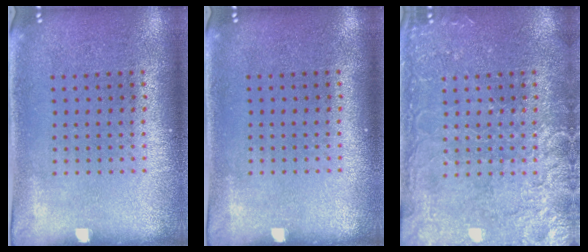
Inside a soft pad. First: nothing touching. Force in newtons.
{"total": 0.0}
{"total": 5.0, "press": 5.0, "slide": 0.6}